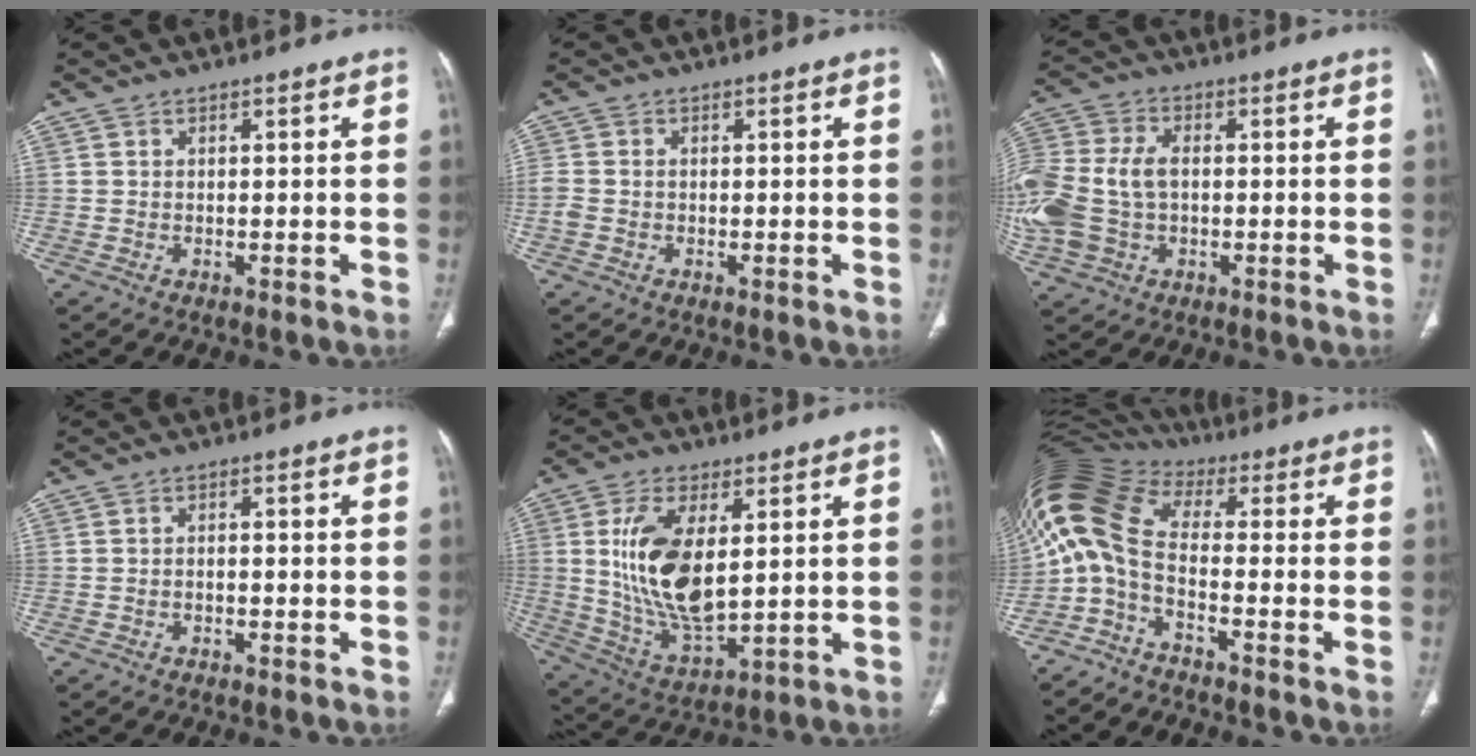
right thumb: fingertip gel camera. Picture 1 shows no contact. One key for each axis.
{"total": 2.6, "fx": -0.6, "fy": 2.1, "fz": 1.4, "tx": -0.039, "ty": 0.003, "tz": -0.013}
{"total": 16.6, "fx": -1.1, "fy": 11.8, "fz": 11.7, "tx": -0.302, "ty": 0.014, "tz": -0.014}
{"total": 0.9, "fx": -0.3, "fy": 0.5, "fz": 0.7, "tx": -0.013, "ty": 0.006, "tz": -0.006}
{"total": 16.0, "fx": 2.9, "fy": 7.7, "fz": 13.7, "tx": -0.261, "ty": -0.023, "tz": 0.069}
{"total": 10.8, "fx": -2.5, "fy": 5.2, "fz": 9.1, "tx": -0.197, "ty": 0.070, "tz": -0.062}